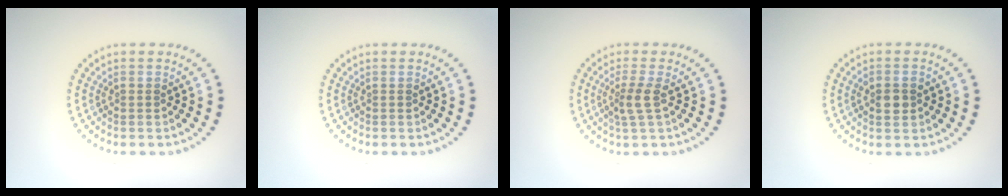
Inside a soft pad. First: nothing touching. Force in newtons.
{"total": 0.0}
{"total": 2.1, "press": 1.6, "slide": 1.4}
{"total": 2.3, "press": 2.3, "slide": 0.0}